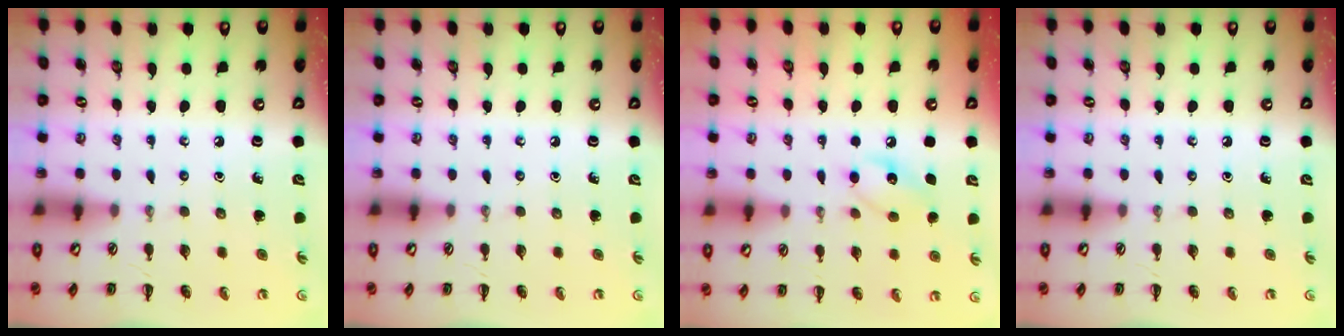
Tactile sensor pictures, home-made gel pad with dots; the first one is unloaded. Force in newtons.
{"total": 0.0}
{"total": 8.8, "press": 8.7, "slide": 1.4}
{"total": 0.0}